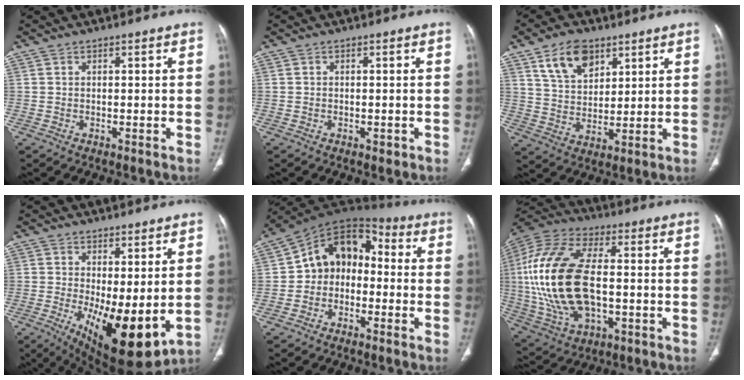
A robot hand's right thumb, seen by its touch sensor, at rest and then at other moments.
{"total": 0.9, "force": [-0.4, 0.6, 0.6], "torque": [-0.006, -0.001, -0.005]}
{"total": 10.3, "force": [5.9, 6.2, 5.7], "torque": [-0.079, -0.027, 0.112]}
{"total": 13.9, "force": [-1.6, 5.2, 12.8], "torque": [-0.198, -0.032, -0.005]}
{"total": 11.6, "force": [-1.1, 9.0, 7.1], "torque": [-0.081, 0.050, -0.038]}
{"total": 24.7, "force": [-0.4, 12.9, 21.0], "torque": [-0.456, 0.004, -0.003]}